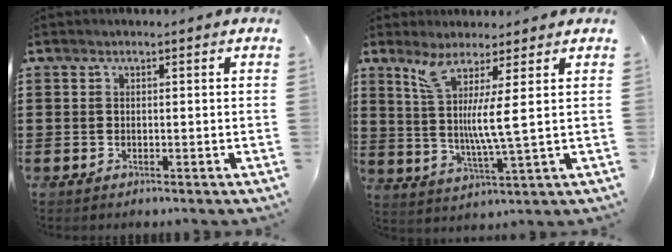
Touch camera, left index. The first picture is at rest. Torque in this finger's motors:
{"motor_torque": [1.11, -1.03, 0.38, 0.21]}